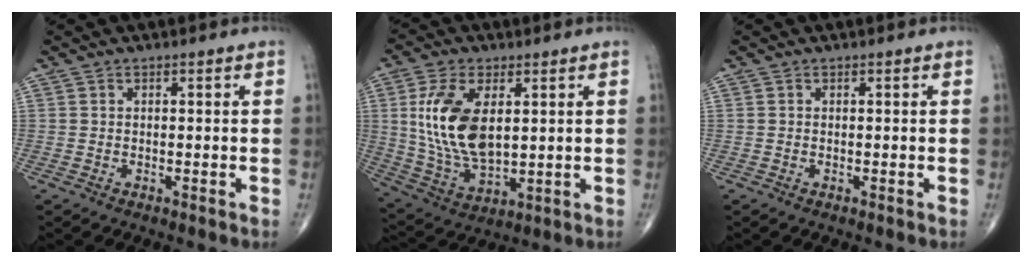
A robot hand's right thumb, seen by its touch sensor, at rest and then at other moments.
{"total": 15.2, "force": [3.0, 8.1, 12.5], "torque": [-0.246, -0.016, 0.069]}
{"total": 0.0}